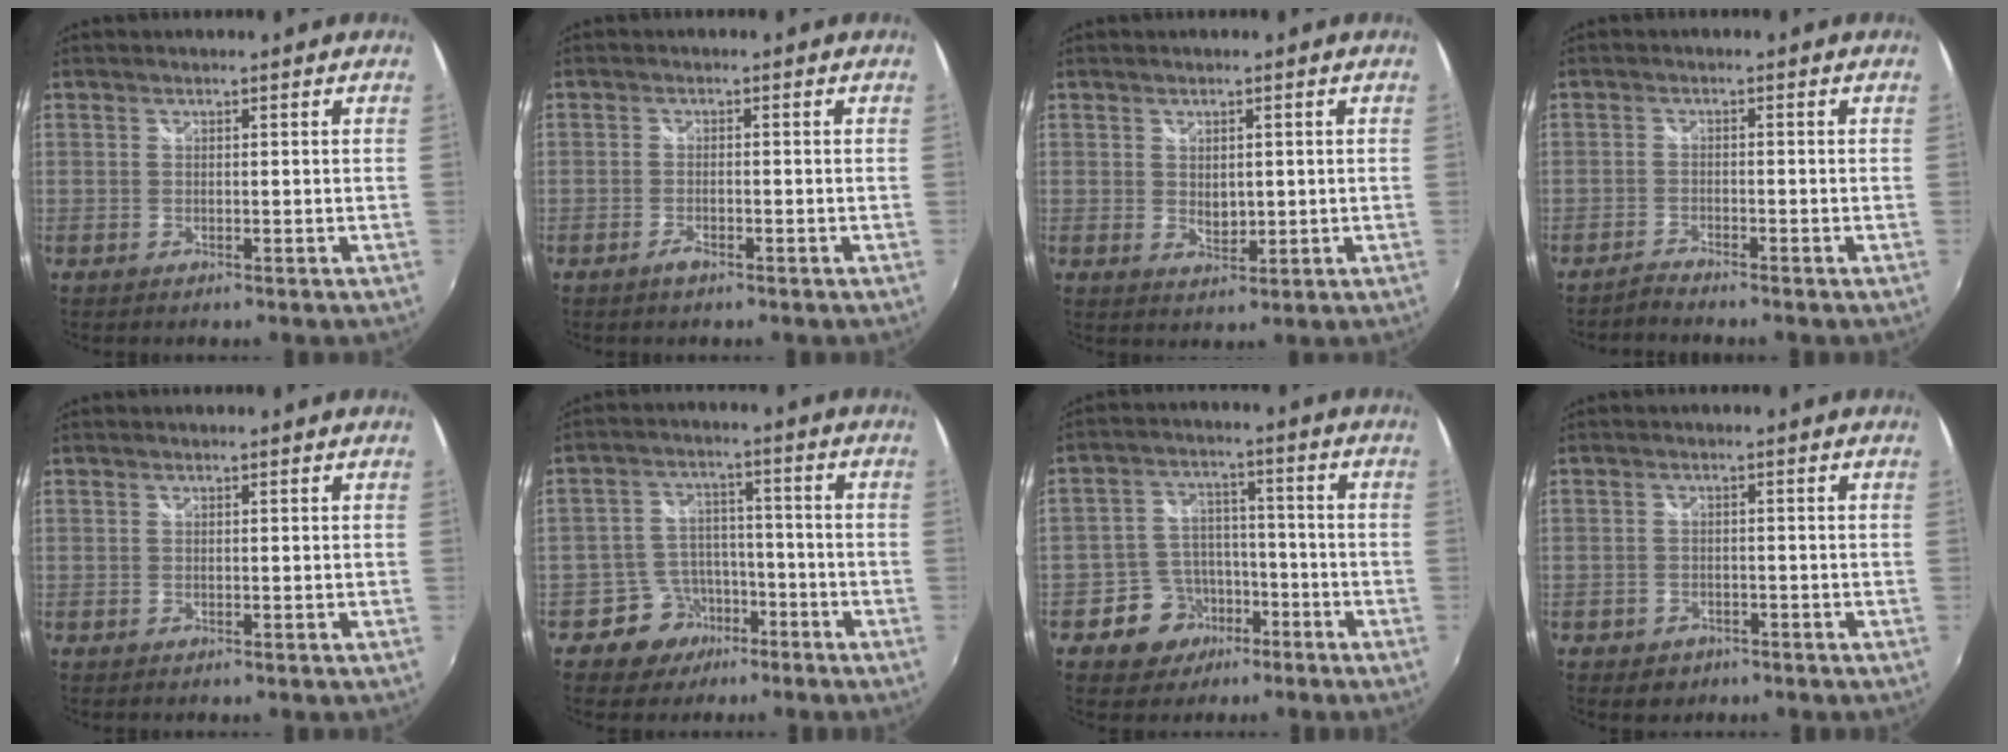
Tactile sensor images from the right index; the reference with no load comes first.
{"total": 1.8, "force": [-1.2, 0.6, 1.2], "torque": [-0.026, -0.002, -0.022]}
{"total": 3.2, "force": [0.5, 2.3, 2.2], "torque": [-0.029, -0.005, 0.011]}
{"total": 2.0, "force": [-2.0, -0.2, 0.2], "torque": [-0.016, -0.003, -0.041]}
{"total": 0.0}
{"total": 7.2, "force": [-4.7, 5.4, 0.9], "torque": [-0.029, 0.028, -0.068]}
{"total": 8.2, "force": [-4.8, 6.5, 1.7], "torque": [-0.048, 0.031, -0.067]}
{"total": 3.7, "force": [-2.3, 2.7, 0.9], "torque": [-0.031, 0.001, -0.032]}